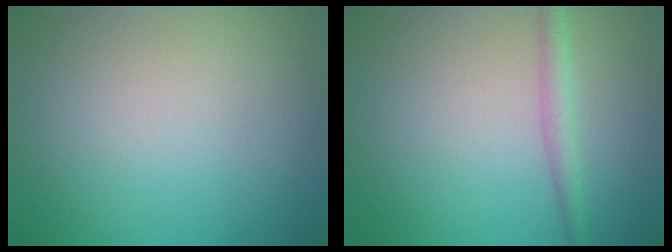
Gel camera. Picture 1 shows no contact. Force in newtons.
{"total": 1.9, "press": 1.8, "slide": 0.1}